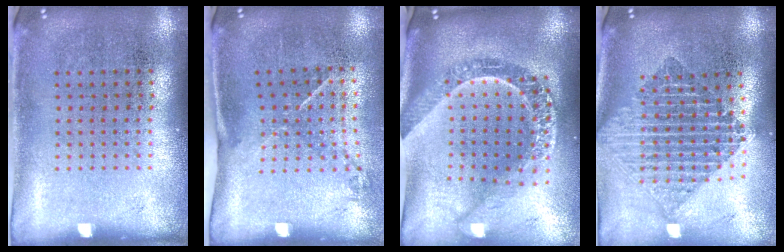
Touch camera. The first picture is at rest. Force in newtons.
{"total": 1.5, "press": 0.9, "slide": 1.1}
{"total": 2.9, "press": 2.2, "slide": 1.8}
{"total": 2.1, "press": 1.7, "slide": 1.3}